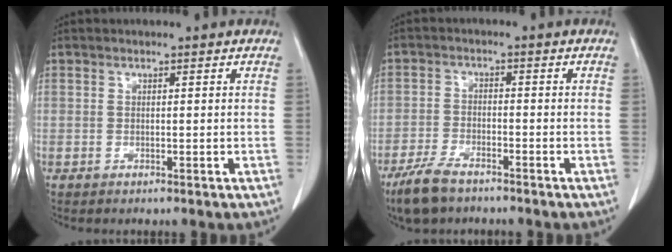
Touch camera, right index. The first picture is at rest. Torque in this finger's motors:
{"motor_torque": [0.32, -0.26, 0.21, 0.03]}